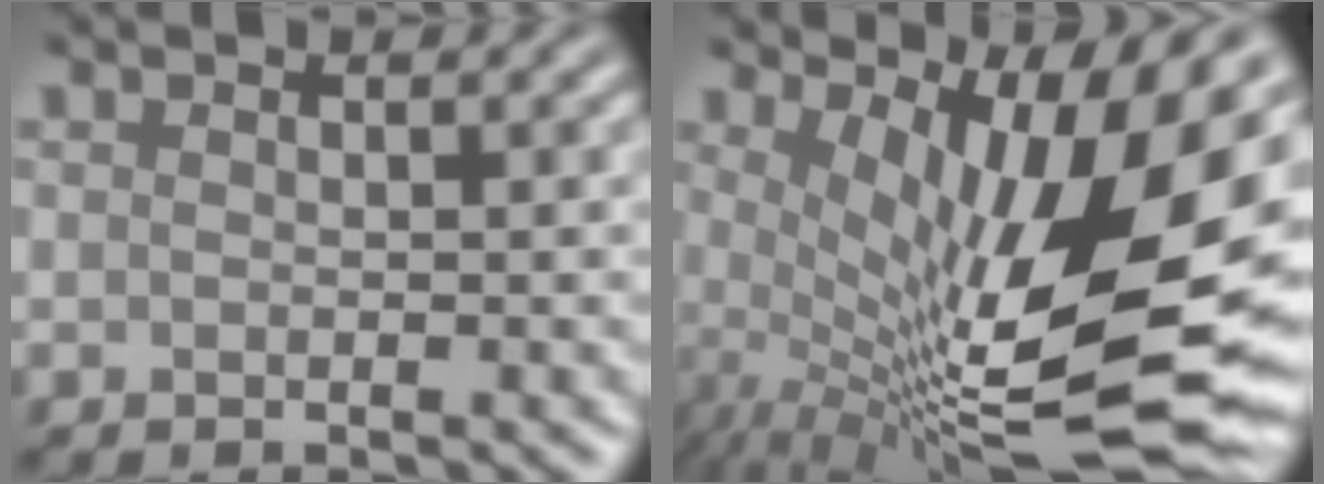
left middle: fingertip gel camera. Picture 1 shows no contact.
{"total": 16.0, "force": [1.9, 4.9, 15.1], "torque": [-0.213, -0.005, 0.045]}